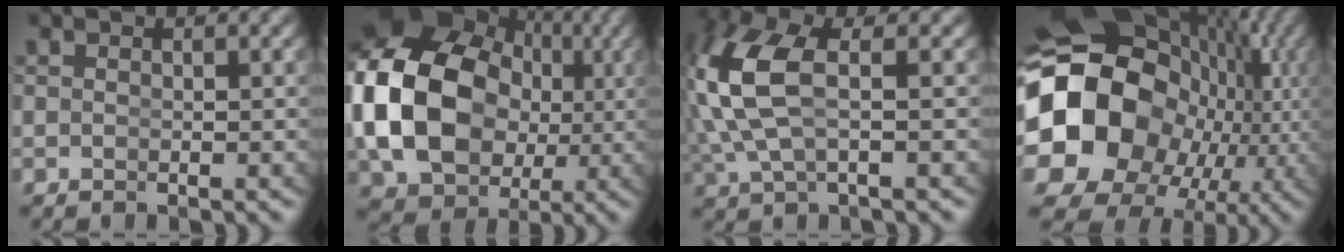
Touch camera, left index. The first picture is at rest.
{"total": 15.7, "force": [1.6, 12.2, 9.8], "torque": [-0.204, -0.030, 0.039]}
{"total": 6.6, "force": [0.7, 3.8, 5.4], "torque": [-0.150, -0.020, 0.028]}
{"total": 26.4, "force": [0.2, 20.6, 16.5], "torque": [-0.295, -0.048, 0.005]}